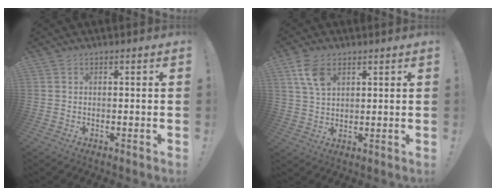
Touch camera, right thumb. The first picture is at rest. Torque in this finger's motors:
{"motor_torque": [-0.05, 0.21, 0.72, 0.28, 0.04]}